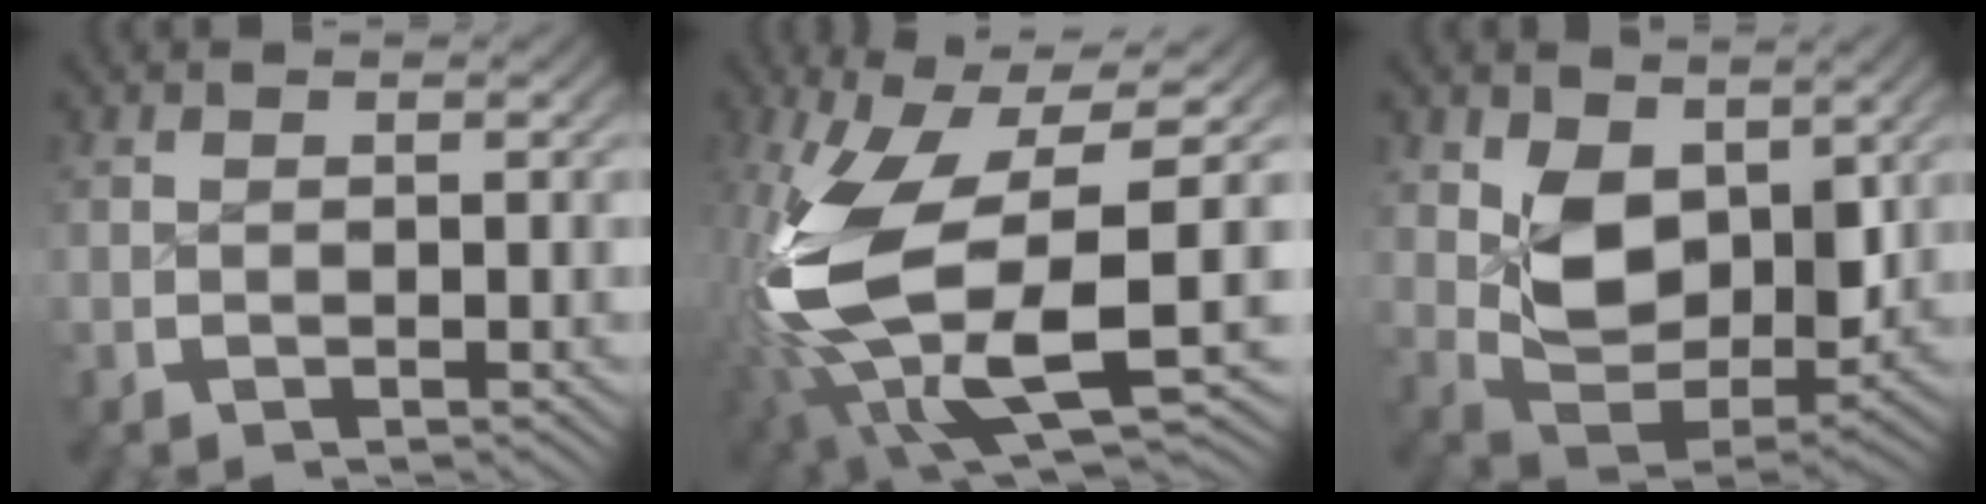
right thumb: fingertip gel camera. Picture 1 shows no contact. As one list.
[{"total": 19.0, "force": [-2.4, 11.1, 15.3], "torque": [-0.357, -0.065, 0.002]}, {"total": 7.4, "force": [1.0, 4.7, 5.7], "torque": [-0.134, -0.040, 0.027]}]